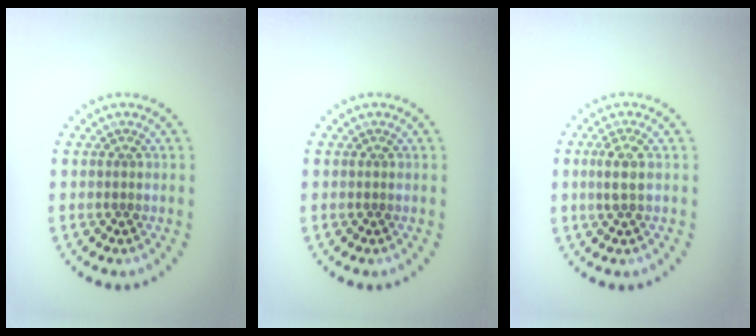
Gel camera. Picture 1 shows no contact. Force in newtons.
{"total": 0.0}
{"total": 1.9, "press": 1.6, "slide": 1.1}